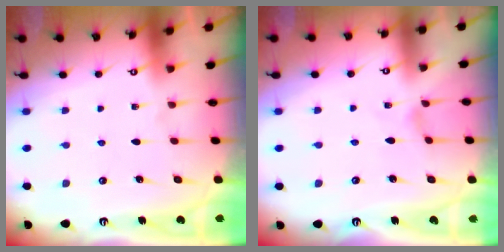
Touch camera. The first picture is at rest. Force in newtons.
{"total": 0.0}